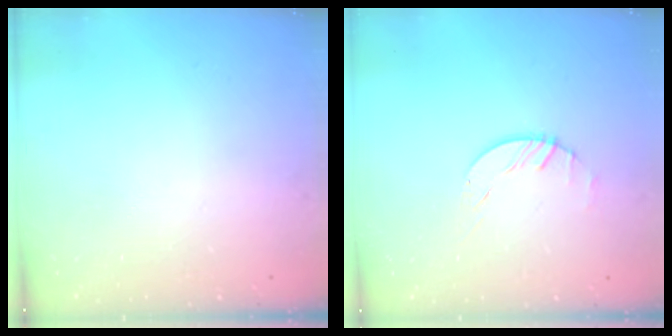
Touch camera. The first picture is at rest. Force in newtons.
{"total": 1.6, "press": 1.6, "slide": 0.3}